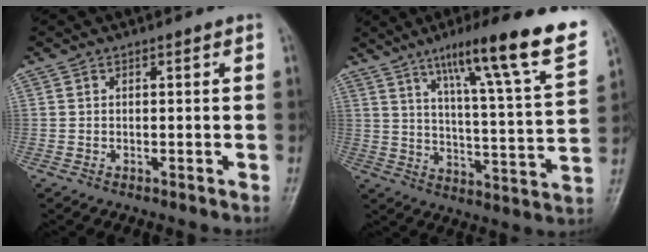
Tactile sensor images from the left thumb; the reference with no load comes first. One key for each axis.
{"total": 21.3, "fx": 12.9, "fy": 1.8, "fz": 16.8, "tx": -0.227, "ty": -0.045, "tz": 0.188}